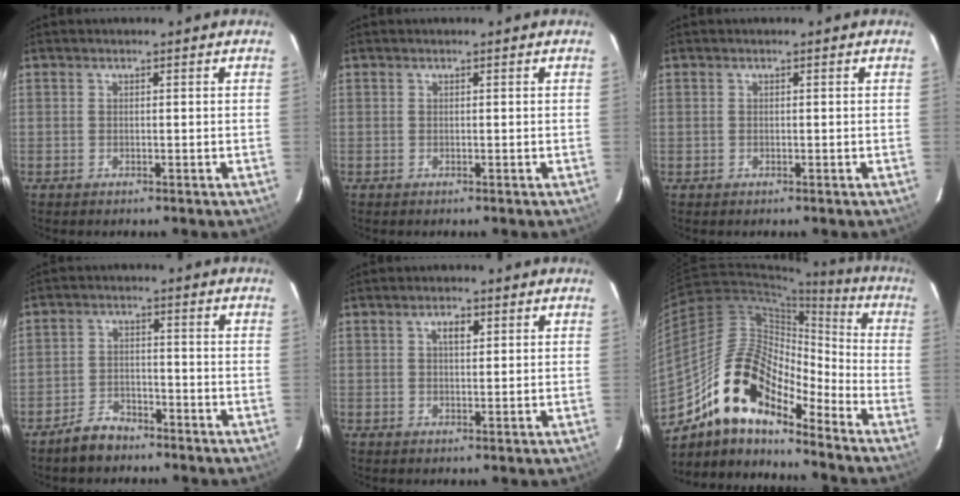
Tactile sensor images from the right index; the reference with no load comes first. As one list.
[{"total": 0.0}, {"total": 0.0}, {"total": 5.4, "force": [-4.4, 2.7, 1.6], "torque": [-0.051, 0.012, -0.072]}, {"total": 2.5, "force": [1.0, 1.2, 2.0], "torque": [-0.033, 0.008, 0.016]}, {"total": 16.8, "force": [-12.6, 6.2, 9.4], "torque": [-0.161, 0.010, -0.247]}]